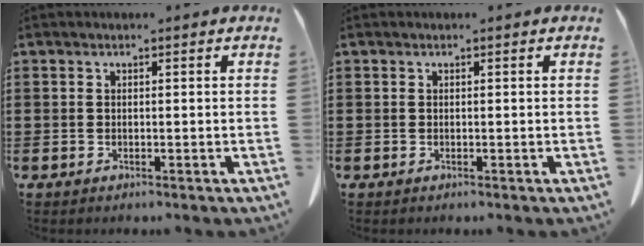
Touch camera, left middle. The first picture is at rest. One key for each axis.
{"total": 0.0}